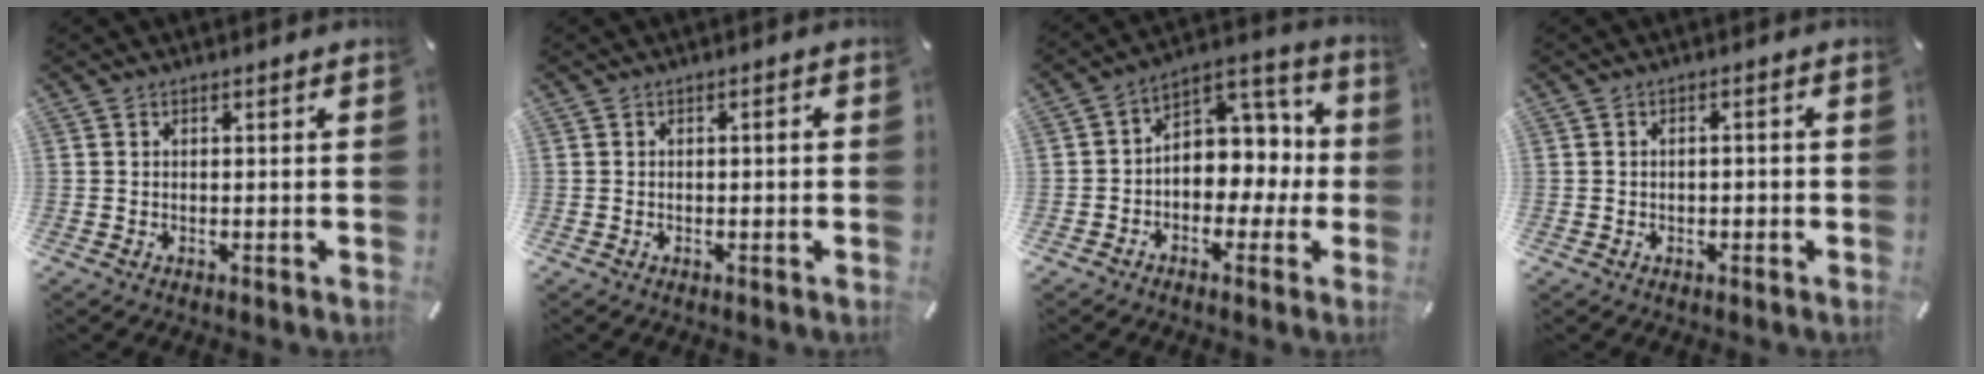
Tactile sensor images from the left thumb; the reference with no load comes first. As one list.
[{"total": 1.5, "force": [-0.5, 0.5, 1.3], "torque": [-0.023, 0.002, -0.009]}, {"total": 8.6, "force": [-0.2, 7.7, 3.7], "torque": [-0.044, -0.010, 0.000]}, {"total": 1.7, "force": [-0.9, 1.0, 1.0], "torque": [-0.019, 0.007, -0.019]}]